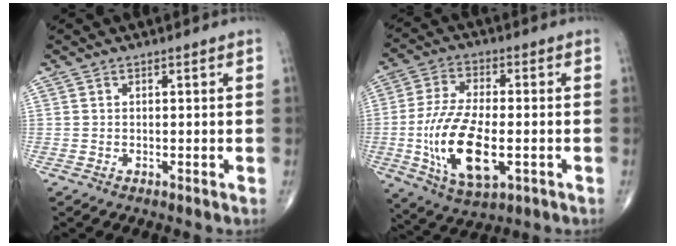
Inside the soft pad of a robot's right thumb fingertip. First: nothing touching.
{"total": 16.2, "force": [-3.2, 7.4, 14.0], "torque": [-0.277, 0.000, -0.051]}